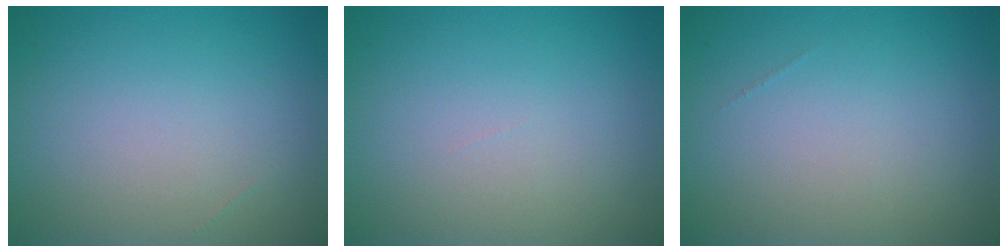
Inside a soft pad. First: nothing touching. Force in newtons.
{"total": 0.0}
{"total": 0.0}